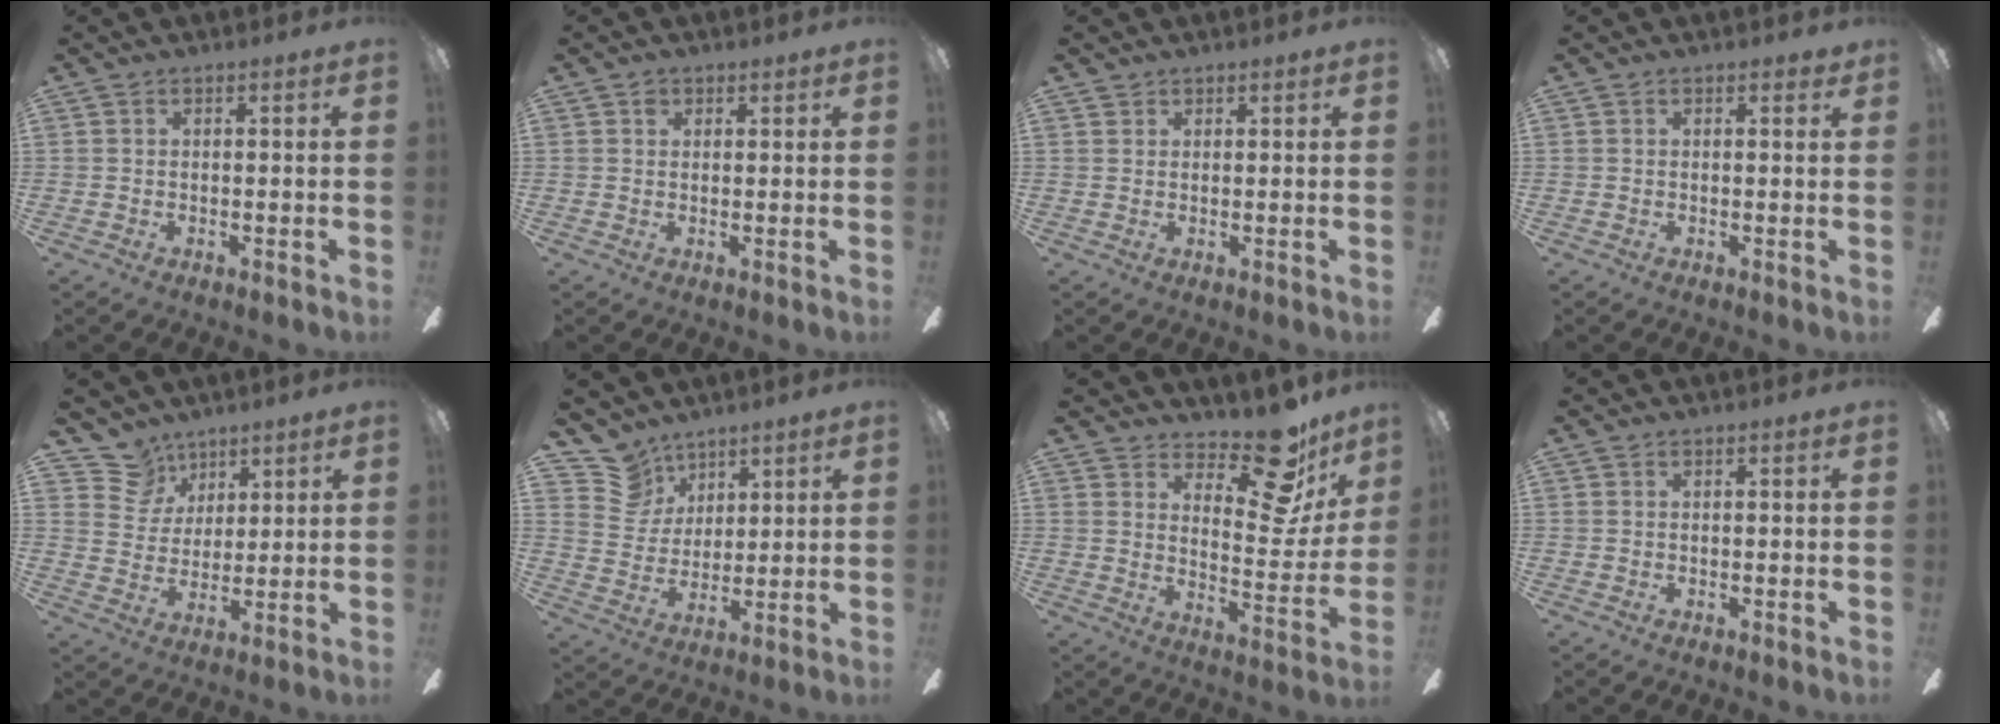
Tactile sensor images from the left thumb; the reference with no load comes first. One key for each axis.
{"total": 1.6, "fx": 0.9, "fy": 1.3, "fz": 0.4, "tx": -0.002, "ty": 0.000, "tz": 0.015}
{"total": 1.4, "fx": 1.1, "fy": 0.8, "fz": -0.2, "tx": 0.004, "ty": 0.001, "tz": 0.021}
{"total": 0.9, "fx": 0.7, "fy": 0.4, "fz": 0.4, "tx": -0.001, "ty": -0.001, "tz": 0.011}
{"total": 9.3, "fx": 6.6, "fy": 6.5, "fz": 0.3, "tx": -0.026, "ty": -0.041, "tz": 0.130}
{"total": 10.3, "fx": 7.6, "fy": 6.9, "fz": 0.8, "tx": -0.031, "ty": -0.051, "tz": 0.151}
{"total": 16.3, "fx": 11.9, "fy": 6.4, "fz": 9.0, "tx": -0.115, "ty": -0.083, "tz": 0.199}
{"total": 0.0}